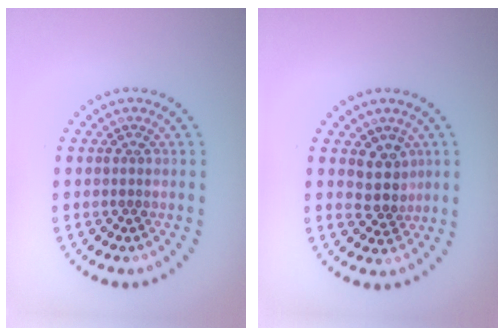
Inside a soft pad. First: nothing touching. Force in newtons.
{"total": 2.5, "press": 2.0, "slide": 1.5}